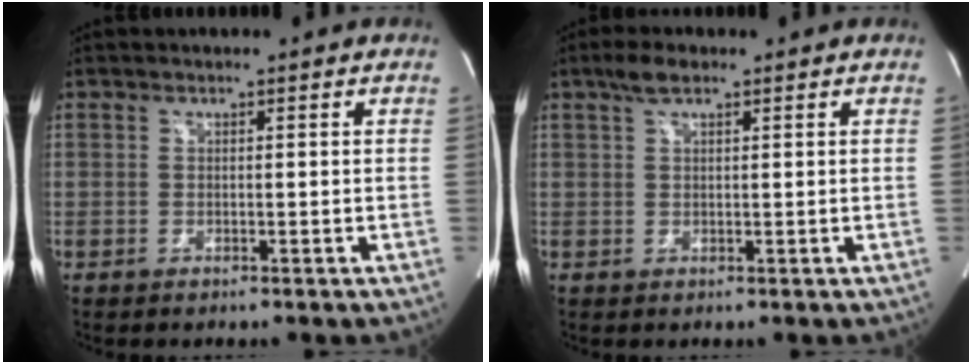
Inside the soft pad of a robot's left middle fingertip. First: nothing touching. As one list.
[{"total": 2.8, "force": [1.9, 0.9, 1.9], "torque": [-0.044, 0.010, 0.038]}]